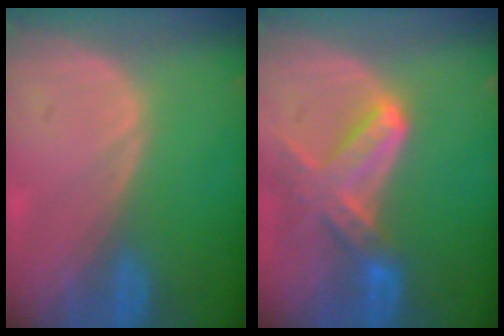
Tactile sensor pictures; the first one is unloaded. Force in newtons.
{"total": 7.4, "press": 6.7, "slide": 3.2}